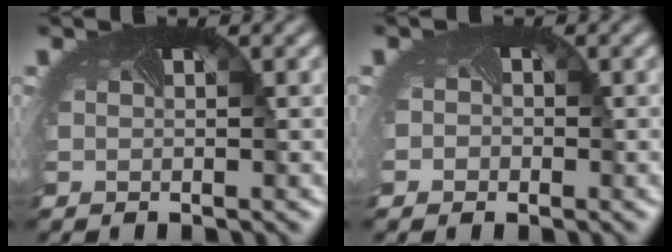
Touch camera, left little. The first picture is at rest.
{"total": 1.4, "force": [-0.3, 1.3, 0.3], "torque": [0.001, -0.001, -0.009]}